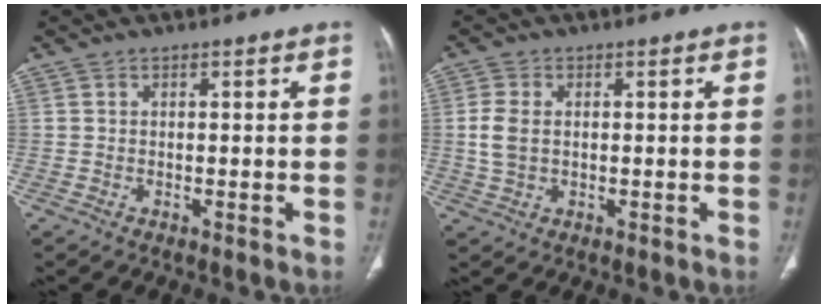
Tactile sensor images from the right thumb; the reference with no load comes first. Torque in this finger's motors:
{"motor_torque": [-0.33, 0.44, -0.20, 0.28, -0.03]}